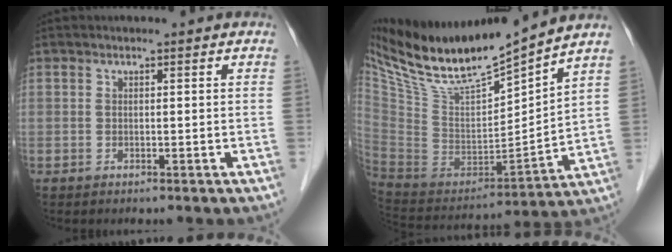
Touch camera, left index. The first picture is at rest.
{"total": 19.4, "force": [16.5, 1.4, 10.1], "torque": [-0.187, -0.008, 0.312]}